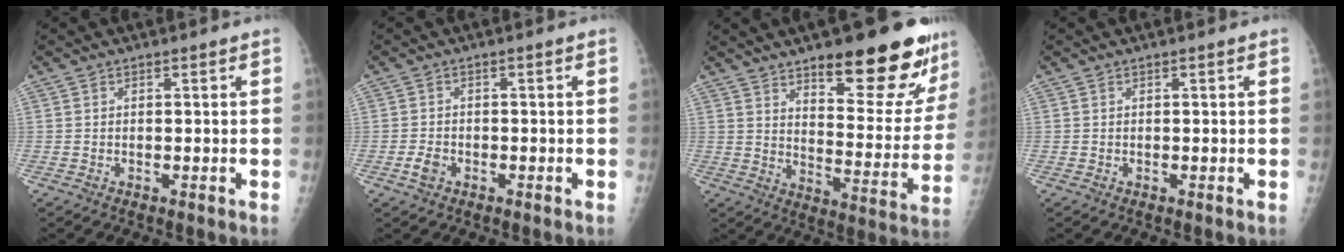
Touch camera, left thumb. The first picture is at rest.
{"total": 2.5, "force": [-1.2, 1.7, 1.4], "torque": [-0.027, 0.008, -0.021]}
{"total": 22.8, "force": [14.8, 7.0, 15.9], "torque": [-0.164, -0.083, 0.209]}
{"total": 0.0}